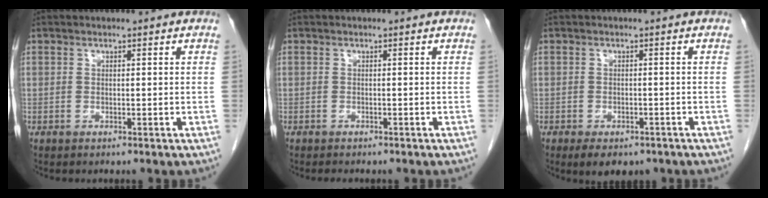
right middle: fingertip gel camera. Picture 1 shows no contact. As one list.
[{"total": 1.7, "force": [-1.5, 0.5, 0.7], "torque": [-0.015, -0.004, -0.016]}, {"total": 6.2, "force": [-4.5, 3.2, 2.9], "torque": [-0.033, -0.002, -0.059]}]